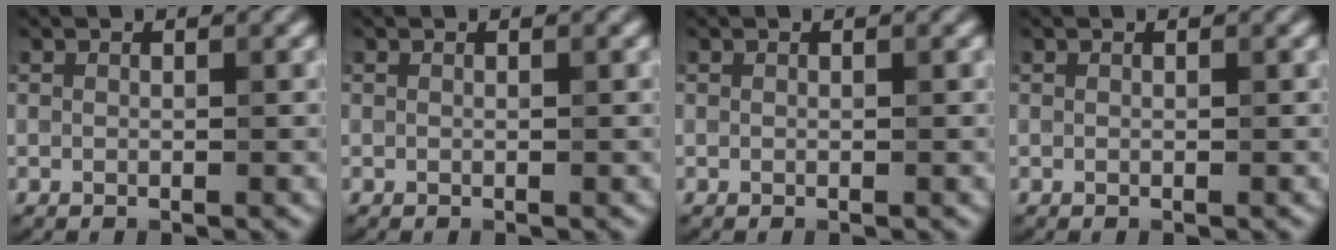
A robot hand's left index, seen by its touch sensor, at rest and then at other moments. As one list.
[{"total": 0.0}, {"total": 0.0}, {"total": 0.0}]